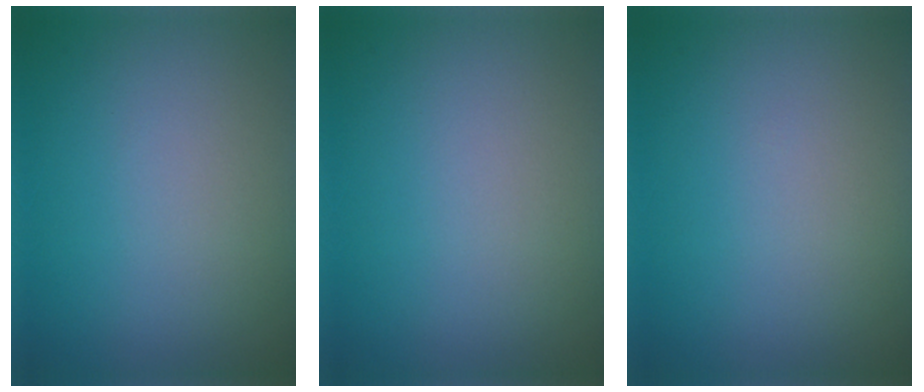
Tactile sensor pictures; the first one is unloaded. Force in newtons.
{"total": 0.0}
{"total": 0.0}